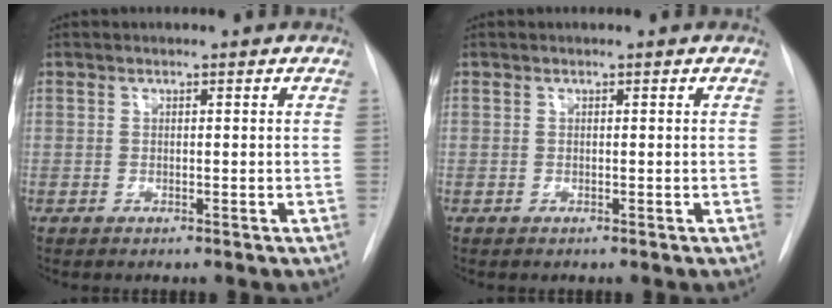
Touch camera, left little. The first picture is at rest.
{"total": 0.0}